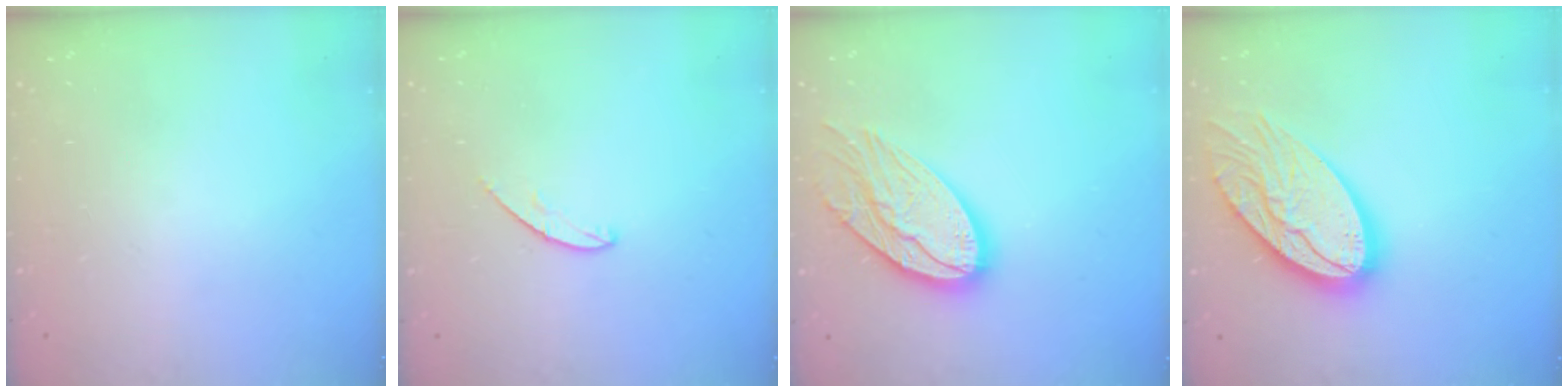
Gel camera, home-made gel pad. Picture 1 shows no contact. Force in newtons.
{"total": 4.6, "press": 4.6, "slide": 0.4}
{"total": 16.2, "press": 16.1, "slide": 1.1}
{"total": 20.0, "press": 19.9, "slide": 1.9}